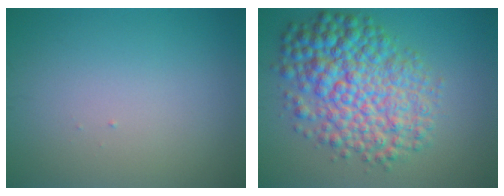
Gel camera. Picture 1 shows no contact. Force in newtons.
{"total": 8.9, "press": 8.9, "slide": 0.1}